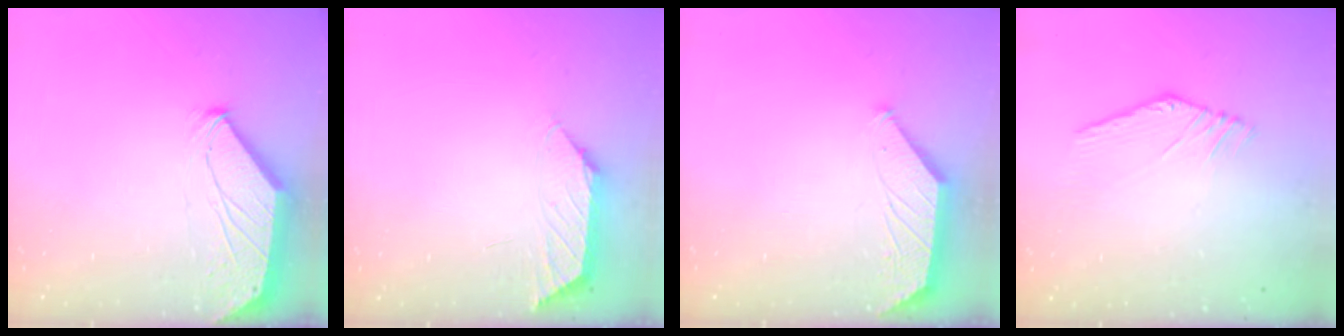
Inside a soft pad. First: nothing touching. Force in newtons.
{"total": 1.7, "press": 1.6, "slide": 0.5}
{"total": 1.9, "press": 1.9, "slide": 0.5}
{"total": 1.8, "press": 1.7, "slide": 0.2}